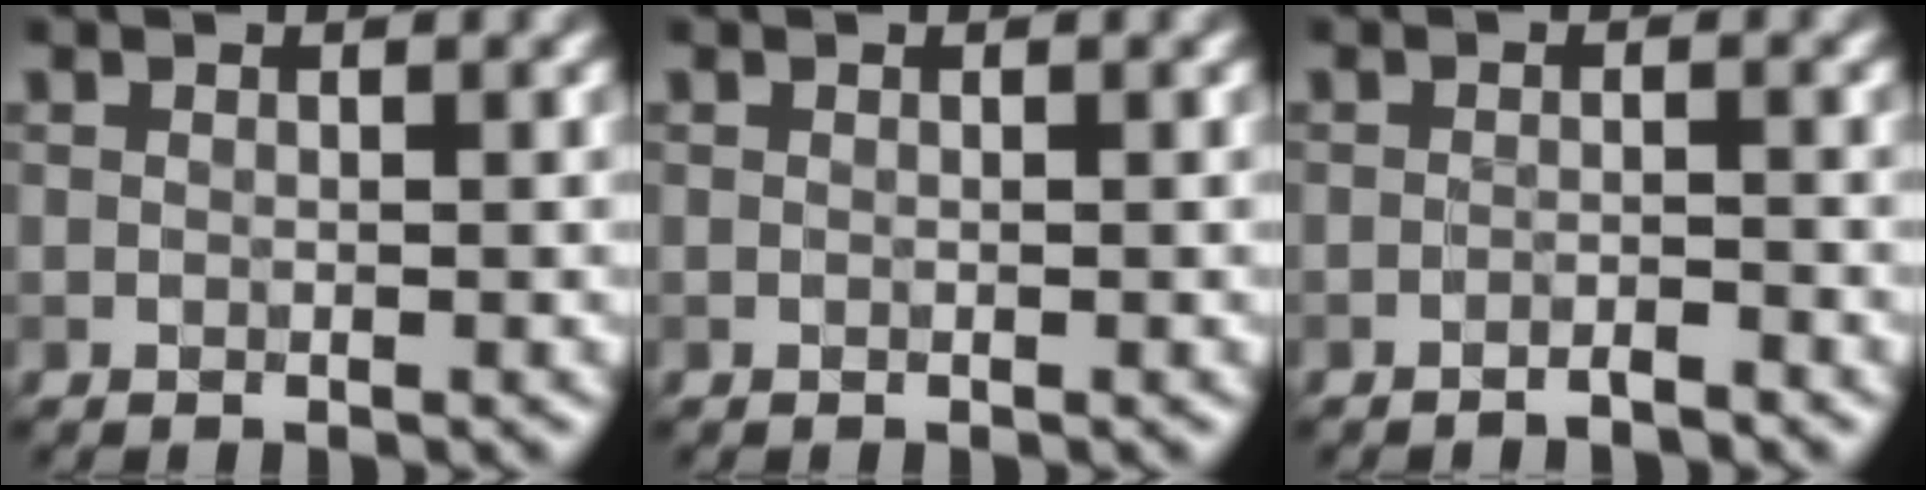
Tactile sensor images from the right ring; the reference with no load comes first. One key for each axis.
{"total": 0.0}
{"total": 1.2, "fx": -1.1, "fy": 0.1, "fz": 0.6, "tx": -0.006, "ty": 0.002, "tz": -0.021}